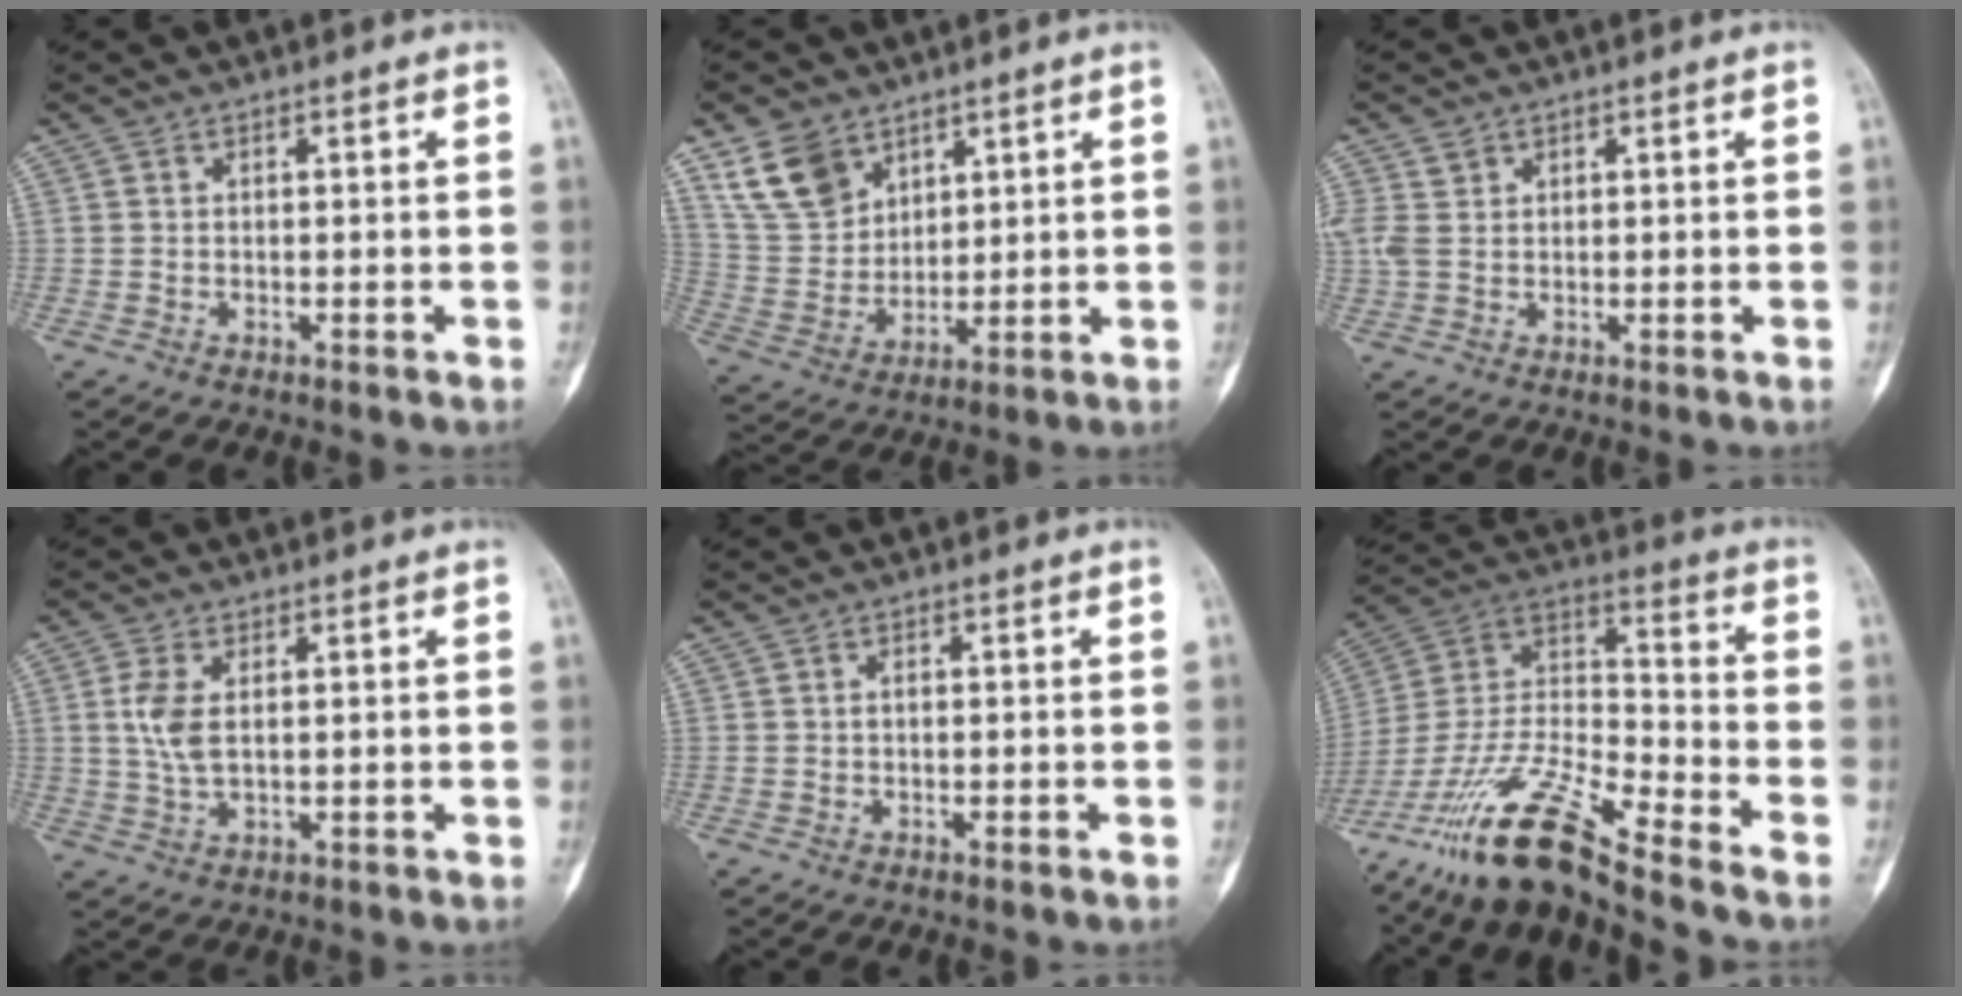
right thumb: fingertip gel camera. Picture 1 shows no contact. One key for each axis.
{"total": 10.9, "fx": 6.9, "fy": 7.3, "fz": 4.3, "tx": -0.069, "ty": -0.029, "tz": 0.146}
{"total": 4.4, "fx": 1.6, "fy": 3.3, "fz": 2.4, "tx": -0.058, "ty": 0.006, "tz": 0.042}
{"total": 5.6, "fx": 0.9, "fy": 2.8, "fz": 4.8, "tx": -0.108, "ty": -0.002, "tz": 0.018}
{"total": 0.6, "fx": -0.2, "fy": 0.2, "fz": 0.5, "tx": -0.012, "ty": 0.000, "tz": -0.004}
{"total": 18.1, "fx": -14.3, "fy": 2.3, "fz": 11.0, "tx": -0.226, "ty": 0.063, "tz": -0.271}